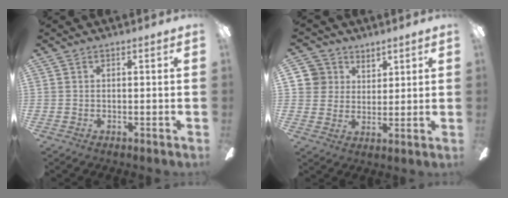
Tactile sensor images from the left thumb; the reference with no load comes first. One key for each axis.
{"total": 7.7, "fx": 4.8, "fy": 6.0, "fz": 0.4, "tx": -0.019, "ty": -0.022, "tz": 0.093}